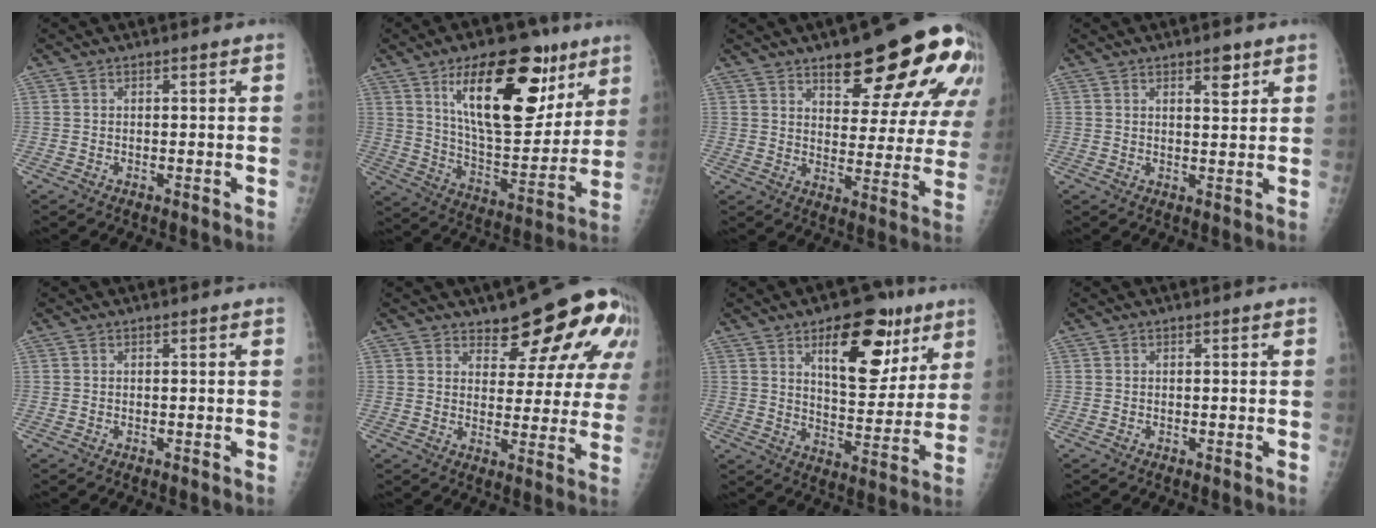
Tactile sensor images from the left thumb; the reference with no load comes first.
{"total": 24.2, "force": [11.7, 10.8, 18.1], "torque": [-0.229, -0.048, 0.194]}
{"total": 21.9, "force": [12.4, 7.9, 16.2], "torque": [-0.171, -0.050, 0.164]}
{"total": 3.4, "force": [2.1, 1.3, 2.4], "torque": [-0.024, -0.012, 0.030]}
{"total": 0.0}
{"total": 14.2, "force": [9.1, 6.5, 8.7], "torque": [-0.067, -0.059, 0.100]}
{"total": 16.8, "force": [8.6, 8.2, 11.9], "torque": [-0.116, -0.040, 0.129]}
{"total": 0.0}